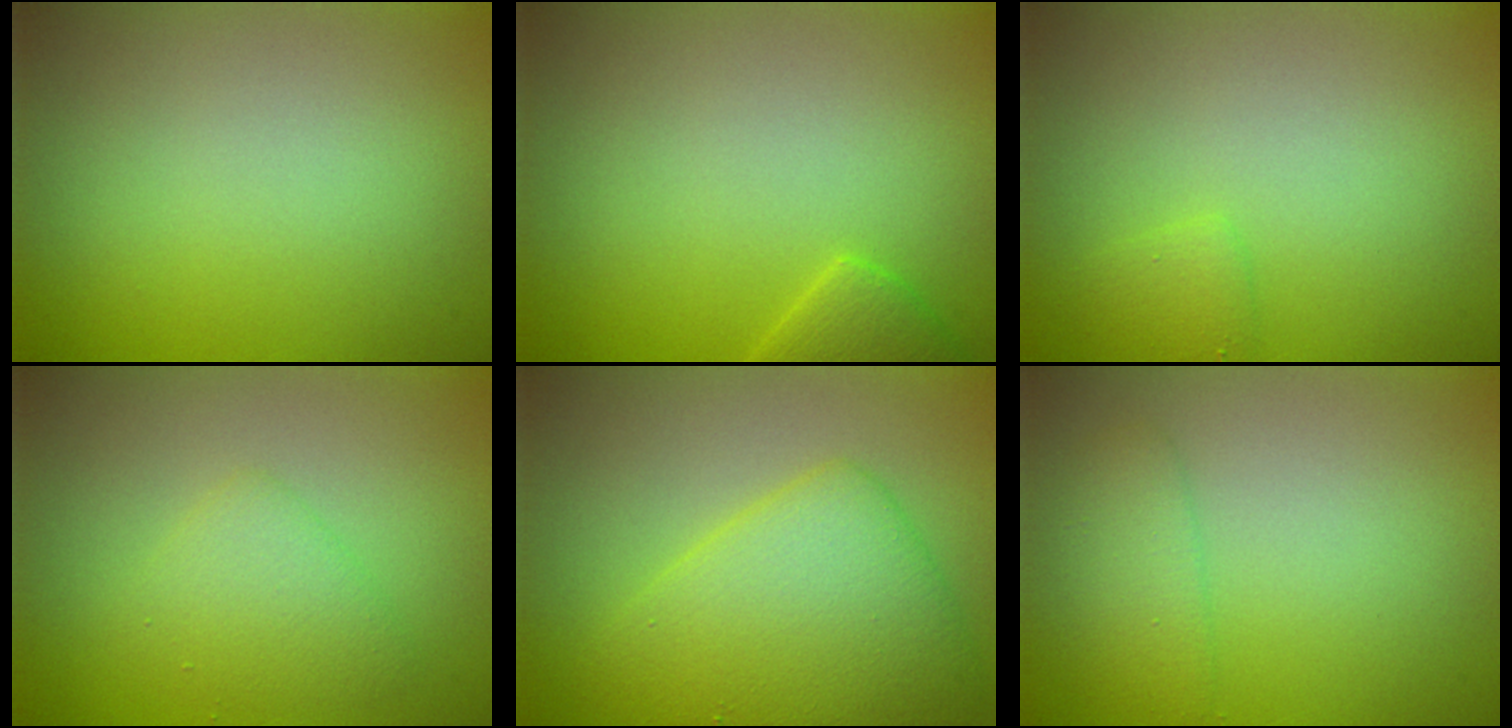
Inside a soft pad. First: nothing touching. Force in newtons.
{"total": 2.3, "press": 2.3, "slide": 0.2}
{"total": 1.2, "press": 1.2, "slide": 0.1}
{"total": 2.6, "press": 2.6, "slide": 0.1}
{"total": 6.6, "press": 6.6, "slide": 0.2}
{"total": 2.3, "press": 2.3, "slide": 0.1}